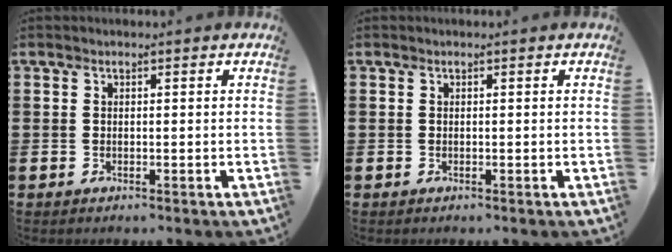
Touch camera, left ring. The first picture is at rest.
{"total": 0.0}